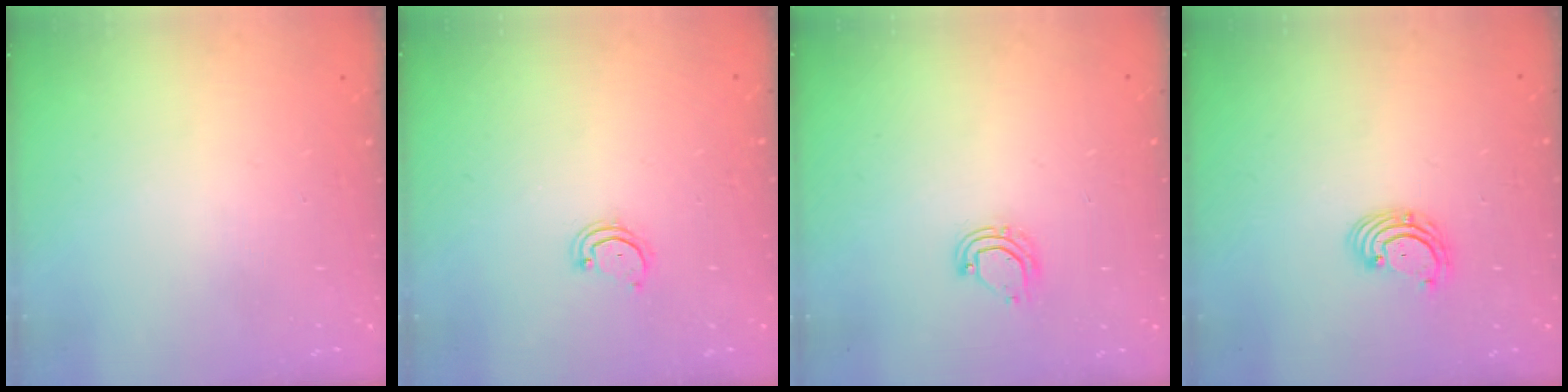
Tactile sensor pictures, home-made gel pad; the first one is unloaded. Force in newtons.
{"total": 3.1, "press": 3.1, "slide": 0.2}
{"total": 6.5, "press": 6.5, "slide": 1.1}
{"total": 2.9, "press": 2.9, "slide": 0.3}